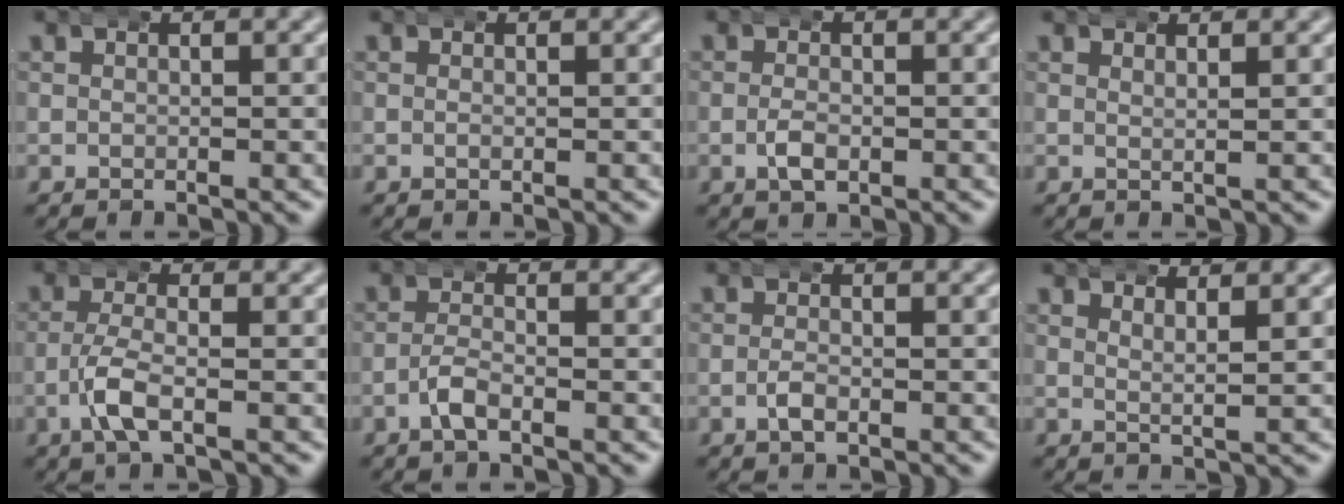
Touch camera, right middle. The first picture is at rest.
{"total": 0.0}
{"total": 1.5, "force": [-0.5, 0.8, 1.1], "torque": [-0.024, -0.006, -0.011]}
{"total": 1.2, "force": [1.1, -0.3, 0.4], "torque": [-0.007, -0.007, 0.019]}
{"total": 2.7, "force": [-0.9, 0.6, 2.5], "torque": [-0.052, -0.005, -0.021]}
{"total": 1.6, "force": [-1.1, 0.5, 1.1], "torque": [-0.025, -0.001, -0.027]}
{"total": 1.0, "force": [-0.6, 0.4, 0.8], "torque": [-0.017, -0.004, -0.013]}
{"total": 2.5, "force": [2.1, 0.0, 1.3], "torque": [-0.023, -0.010, 0.035]}